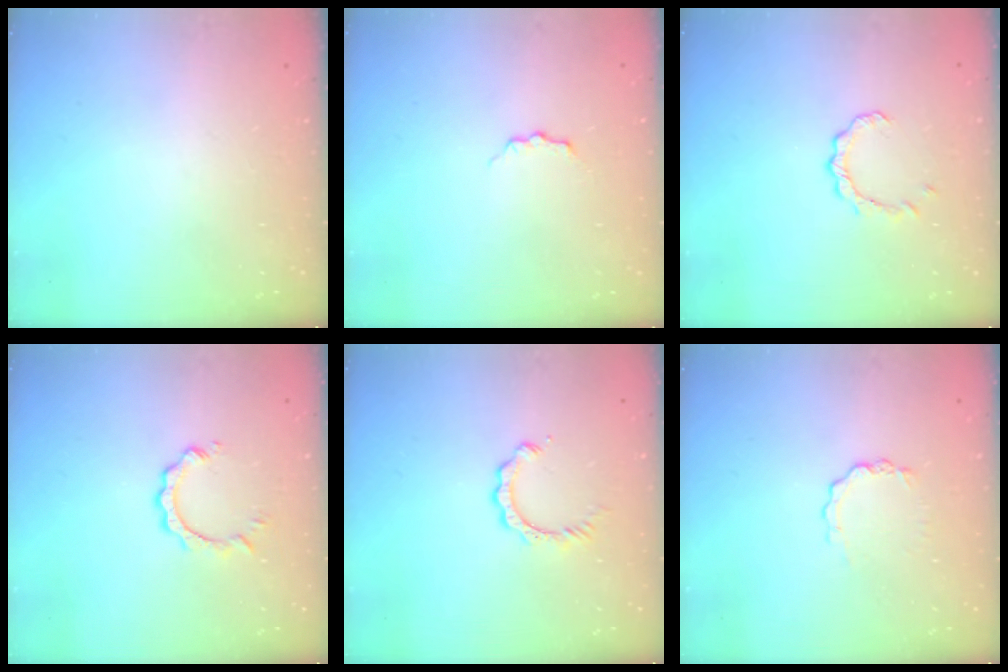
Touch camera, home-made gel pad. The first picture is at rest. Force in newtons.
{"total": 3.7, "press": 3.7, "slide": 0.4}
{"total": 2.4, "press": 2.4, "slide": 0.3}
{"total": 4.5, "press": 4.5, "slide": 0.3}
{"total": 4.1, "press": 4.0, "slide": 0.6}
{"total": 3.2, "press": 3.2, "slide": 0.3}